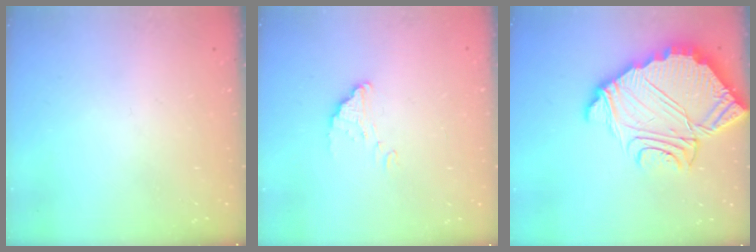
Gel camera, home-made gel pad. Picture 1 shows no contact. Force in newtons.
{"total": 1.9, "press": 1.9, "slide": 0.0}
{"total": 14.4, "press": 14.3, "slide": 1.1}